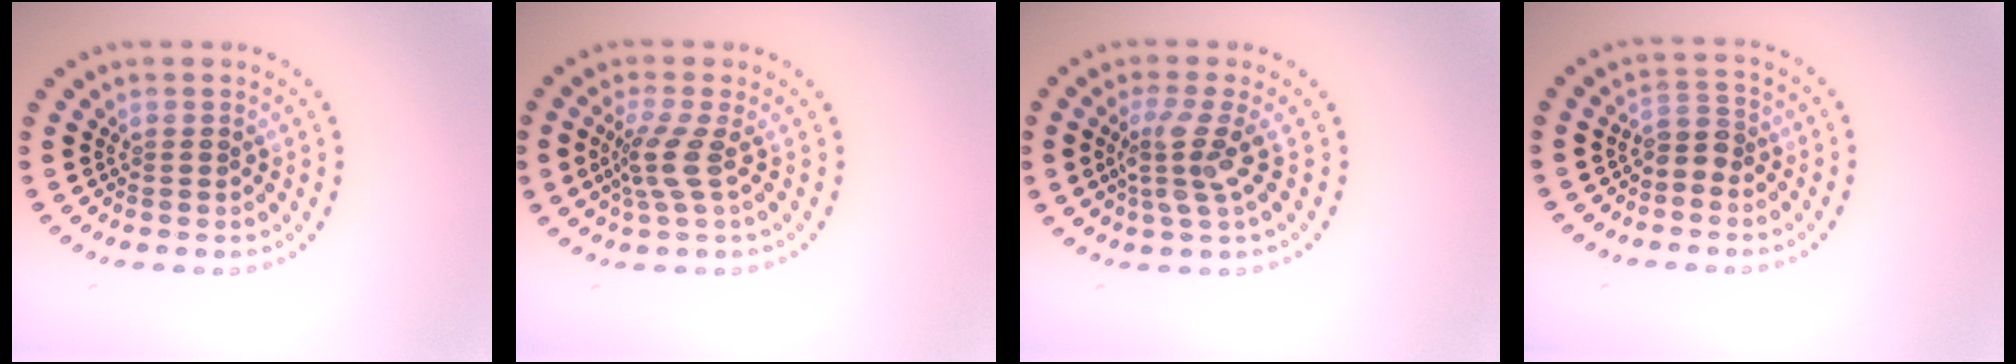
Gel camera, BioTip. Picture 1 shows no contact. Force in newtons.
{"total": 2.7, "press": 2.0, "slide": 1.7}
{"total": 3.2, "press": 2.3, "slide": 2.2}
{"total": 2.0, "press": 1.6, "slide": 1.1}